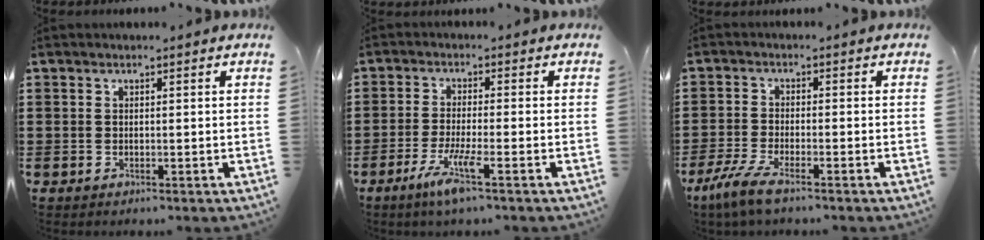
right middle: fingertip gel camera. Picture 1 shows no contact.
{"total": 5.3, "force": [-3.0, 0.2, 4.3], "torque": [-0.089, -0.013, -0.056]}
{"total": 4.8, "force": [-3.6, 0.6, 3.1], "torque": [-0.087, -0.019, -0.075]}